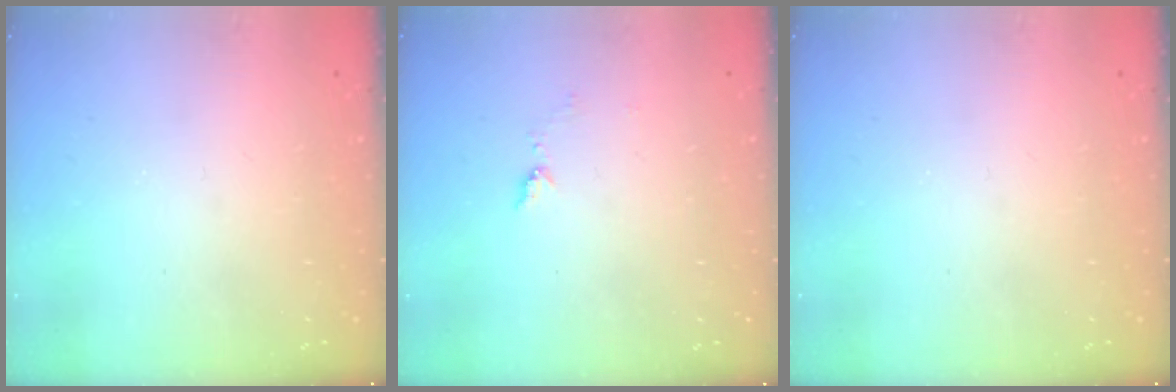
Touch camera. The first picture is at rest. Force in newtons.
{"total": 4.6, "press": 4.5, "slide": 0.5}
{"total": 0.0}